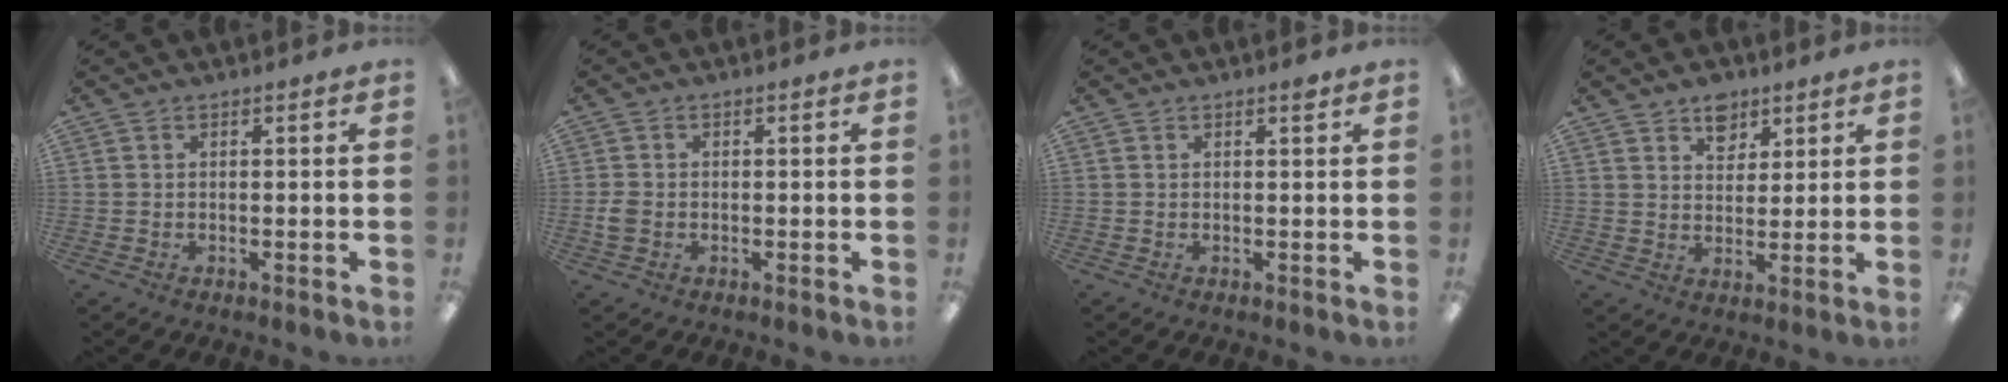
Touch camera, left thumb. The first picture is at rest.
{"total": 2.7, "force": [-0.6, 2.1, 1.7], "torque": [-0.027, 0.005, -0.010]}
{"total": 1.0, "force": [0.7, 0.2, 0.7], "torque": [-0.007, -0.003, 0.010]}
{"total": 6.4, "force": [4.6, 4.1, 1.8], "torque": [-0.012, -0.023, 0.080]}